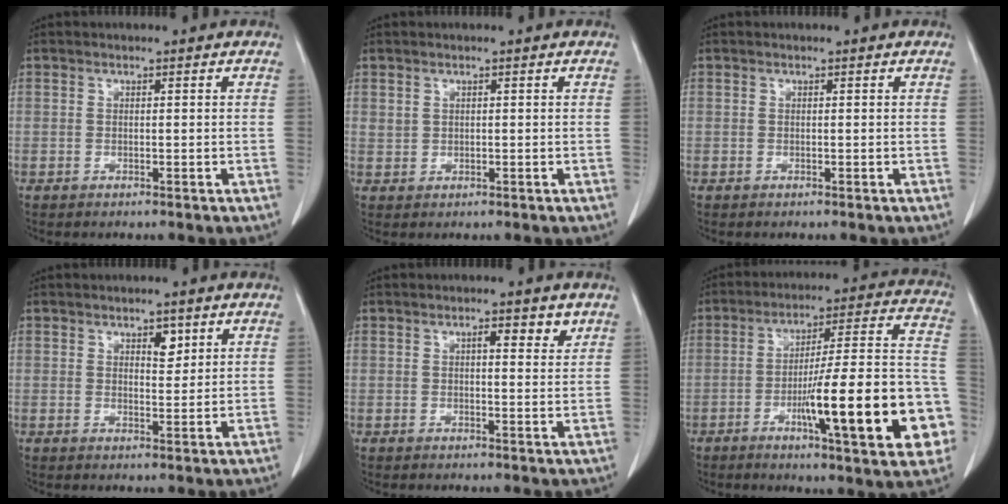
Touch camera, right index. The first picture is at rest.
{"total": 1.0, "force": [0.7, 0.7, 0.3], "torque": [0.003, 0.000, 0.013]}
{"total": 0.0}
{"total": 2.7, "force": [1.5, 1.3, 1.9], "torque": [-0.027, -0.004, 0.025]}
{"total": 3.0, "force": [1.7, 1.0, 2.3], "torque": [-0.033, -0.001, 0.021]}
{"total": 22.0, "force": [-7.0, 2.7, 20.7], "torque": [-0.242, 0.015, -0.096]}